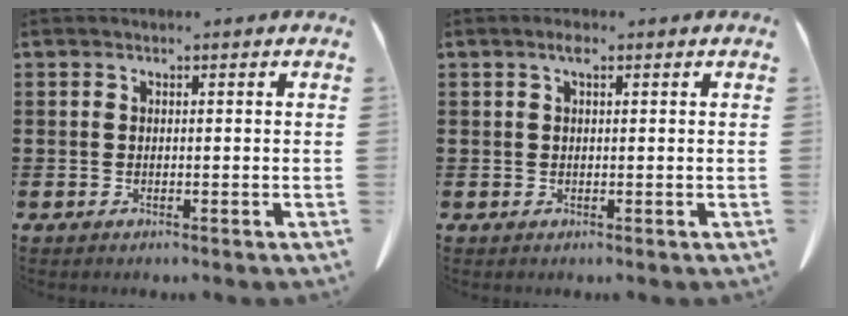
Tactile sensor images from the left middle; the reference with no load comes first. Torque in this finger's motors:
{"motor_torque": [0.17, 0.70, 0.07, 0.08]}